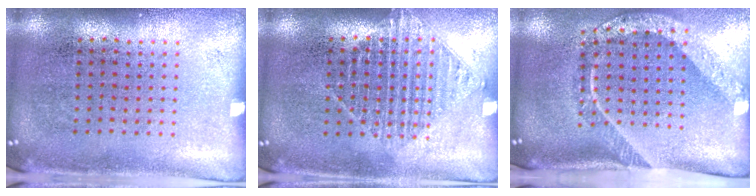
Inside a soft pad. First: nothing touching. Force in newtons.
{"total": 1.2, "press": 1.1, "slide": 0.5}
{"total": 2.3, "press": 1.5, "slide": 1.7}